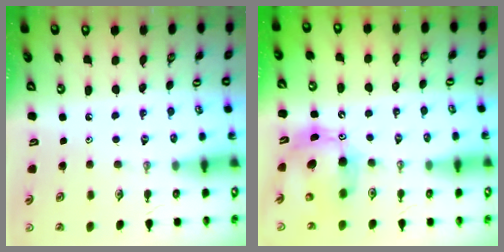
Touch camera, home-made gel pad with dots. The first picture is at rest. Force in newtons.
{"total": 13.3, "press": 13.1, "slide": 2.4}